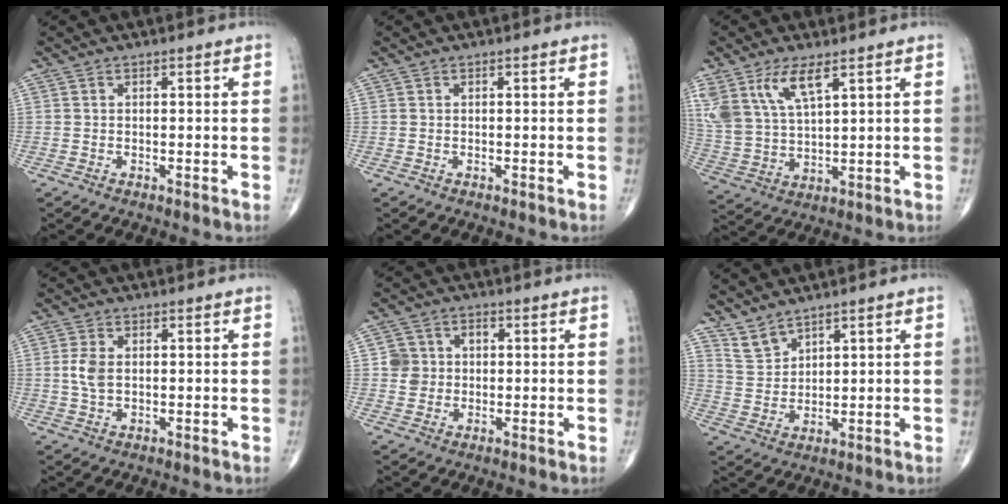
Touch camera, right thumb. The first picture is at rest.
{"total": 0.0}
{"total": 11.3, "force": [6.4, 4.5, 8.1], "torque": [-0.171, -0.018, 0.137]}
{"total": 3.8, "force": [0.4, 2.3, 3.0], "torque": [-0.067, 0.001, 0.007]}
{"total": 5.1, "force": [0.5, 4.9, 1.4], "torque": [0.002, 0.009, 0.005]}
{"total": 4.4, "force": [3.9, 1.5, 1.1], "torque": [-0.015, -0.025, 0.091]}